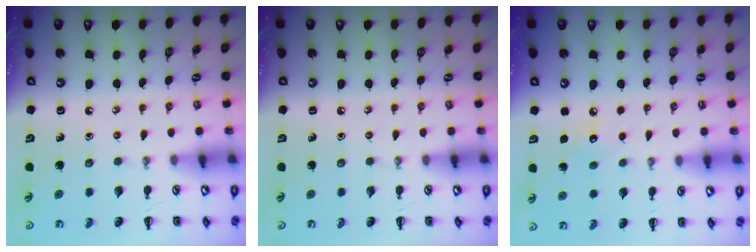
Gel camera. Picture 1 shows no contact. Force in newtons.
{"total": 0.0}
{"total": 3.7, "press": 3.6, "slide": 0.9}